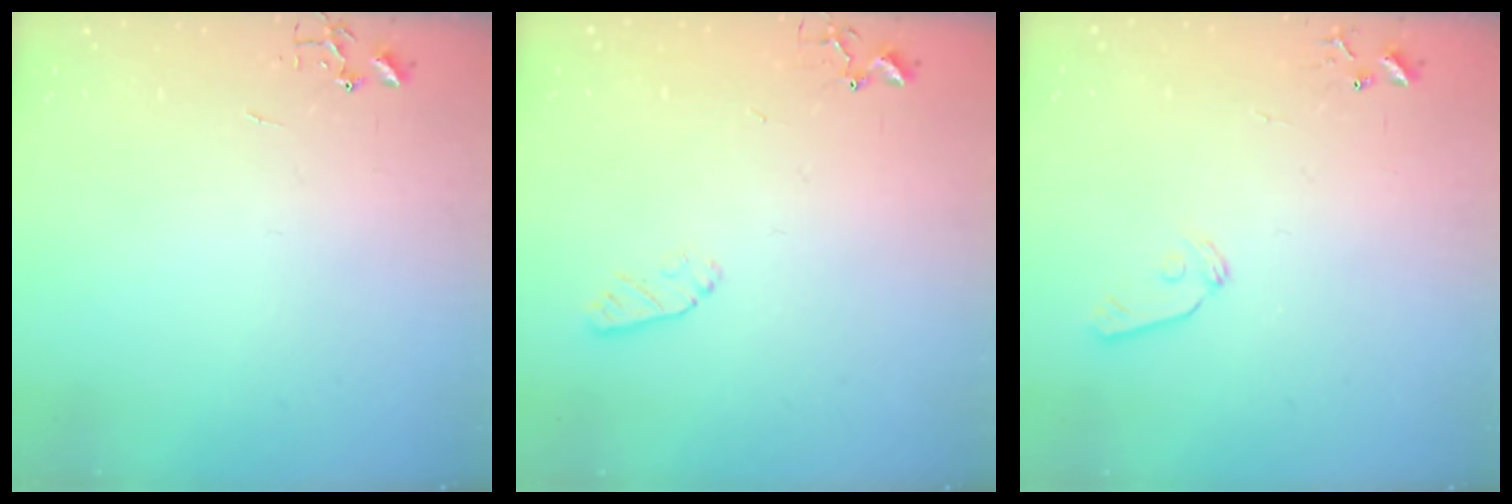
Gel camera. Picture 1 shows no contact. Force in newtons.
{"total": 5.0, "press": 4.9, "slide": 0.9}
{"total": 7.3, "press": 7.3, "slide": 0.7}